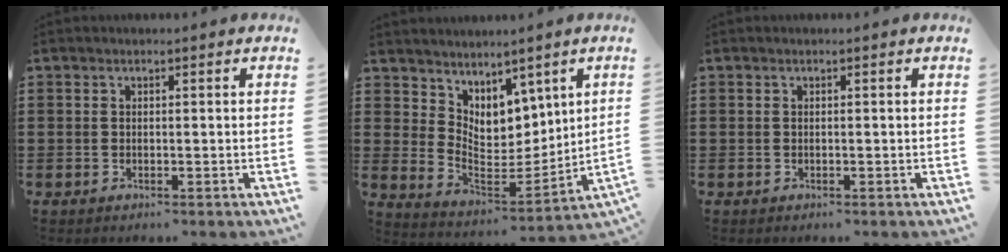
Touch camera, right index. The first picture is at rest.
{"total": 5.9, "force": [4.4, 3.8, 0.3], "torque": [-0.036, -0.043, 0.084]}
{"total": 0.0}